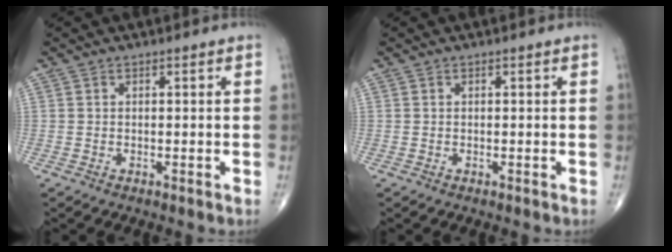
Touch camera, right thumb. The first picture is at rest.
{"total": 0.0}